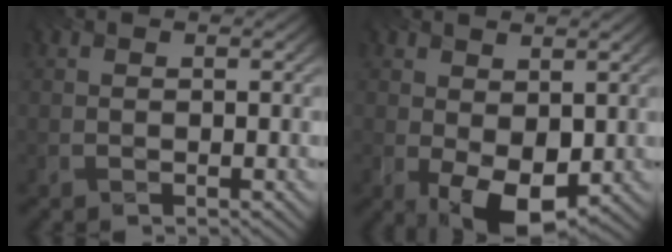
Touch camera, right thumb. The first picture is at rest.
{"total": 6.8, "force": [-0.8, 4.0, 5.4], "torque": [-0.101, -0.005, -0.008]}